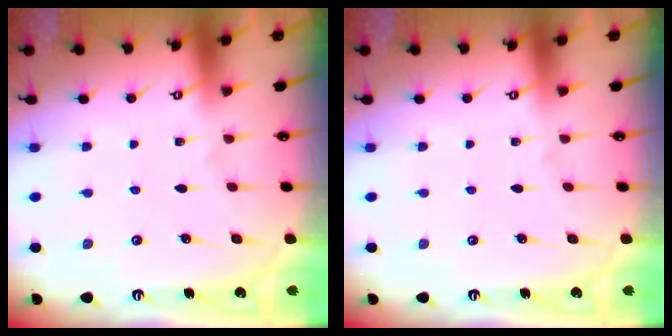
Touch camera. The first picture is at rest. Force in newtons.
{"total": 0.0}